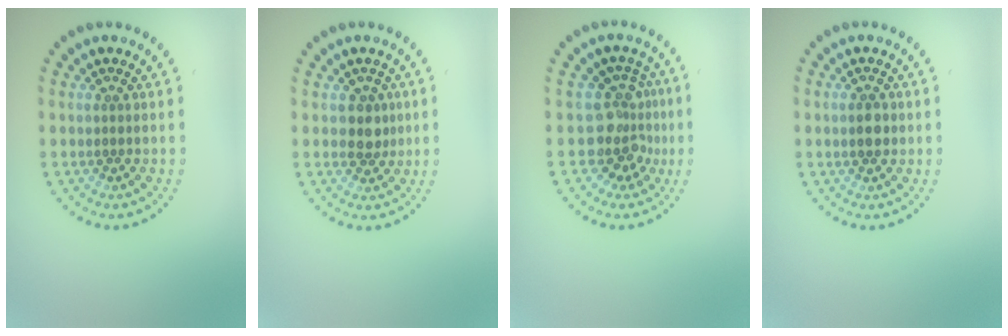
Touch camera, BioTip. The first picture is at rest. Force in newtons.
{"total": 2.1, "press": 1.9, "slide": 0.8}
{"total": 3.7, "press": 2.8, "slide": 2.4}
{"total": 2.2, "press": 2.2, "slide": 0.0}